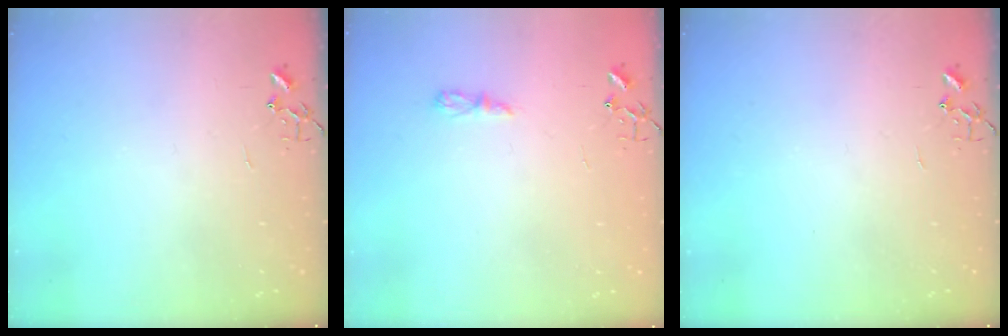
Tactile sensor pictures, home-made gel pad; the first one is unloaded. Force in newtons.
{"total": 5.2, "press": 5.1, "slide": 0.8}
{"total": 0.0}